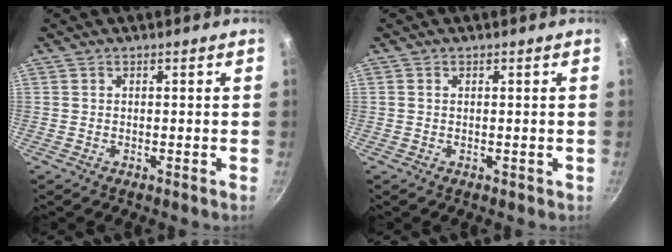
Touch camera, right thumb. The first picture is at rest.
{"total": 0.7, "force": [0.1, 0.6, 0.4], "torque": [0.000, 0.003, 0.002]}